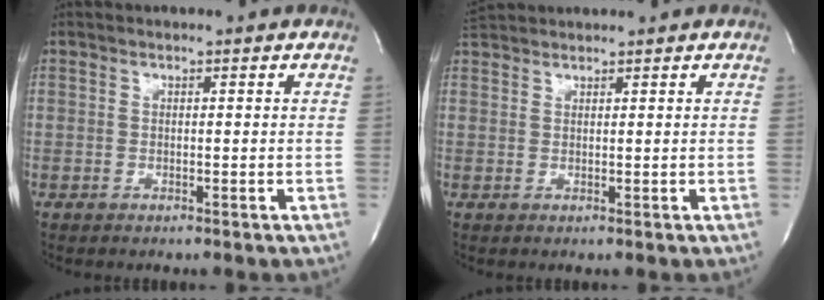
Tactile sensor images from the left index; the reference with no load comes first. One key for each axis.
{"total": 3.2, "fx": 3.1, "fy": 0.0, "fz": 0.5, "tx": -0.014, "ty": 0.029, "tz": 0.063}